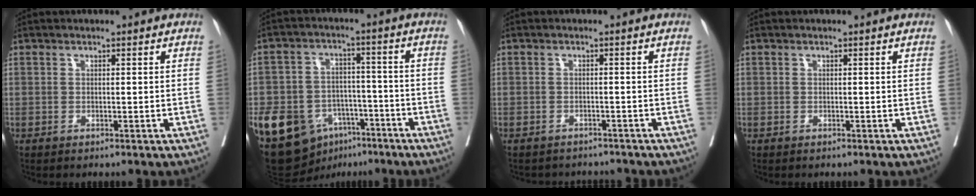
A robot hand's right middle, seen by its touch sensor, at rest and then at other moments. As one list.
[{"total": 16.4, "force": [-8.6, 11.2, 8.3], "torque": [-0.162, 0.018, -0.131]}, {"total": 5.3, "force": [-5.0, 1.8, 0.3], "torque": [-0.001, 0.004, -0.059]}, {"total": 0.0}]